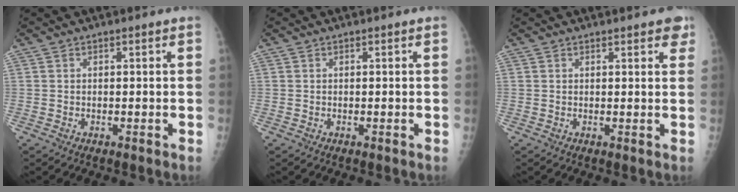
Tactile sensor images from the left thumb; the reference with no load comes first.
{"total": 0.0}
{"total": 3.3, "force": [2.2, 1.3, 2.0], "torque": [-0.003, -0.003, 0.023]}